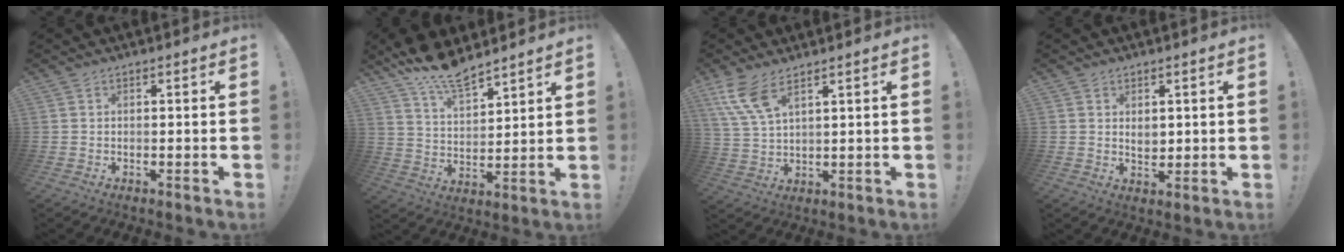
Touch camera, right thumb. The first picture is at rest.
{"total": 11.2, "force": [9.6, 3.2, 4.8], "torque": [-0.094, -0.068, 0.177]}
{"total": 8.6, "force": [5.6, 2.5, 6.1], "torque": [-0.137, -0.021, 0.109]}
{"total": 2.8, "force": [1.3, 2.1, 1.3], "torque": [-0.010, -0.008, 0.020]}